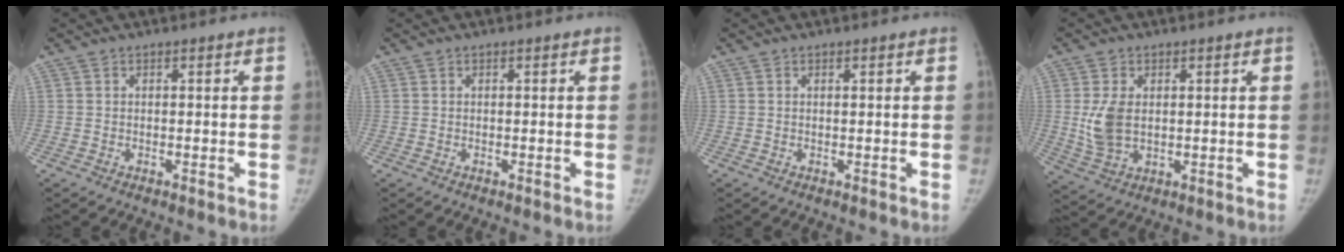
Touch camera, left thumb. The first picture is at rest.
{"total": 0.0}
{"total": 0.0}
{"total": 6.9, "force": [0.7, 4.5, 5.2], "torque": [-0.101, -0.005, 0.024]}